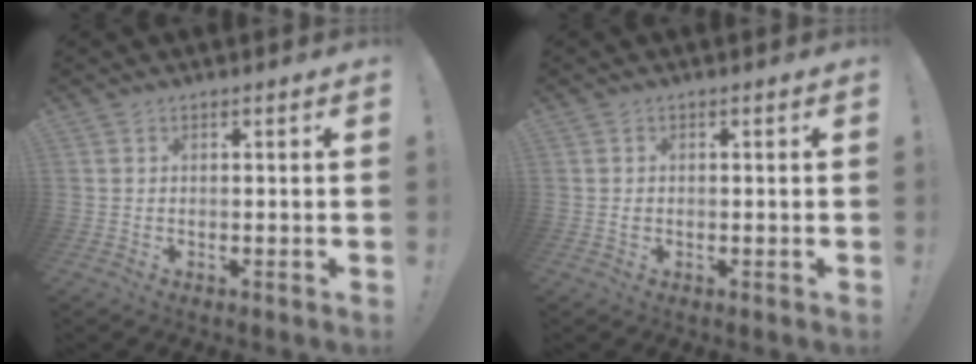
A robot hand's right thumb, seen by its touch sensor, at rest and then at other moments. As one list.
[{"total": 0.7, "force": [-0.2, 0.6, 0.2], "torque": [0.000, 0.001, -0.005]}]